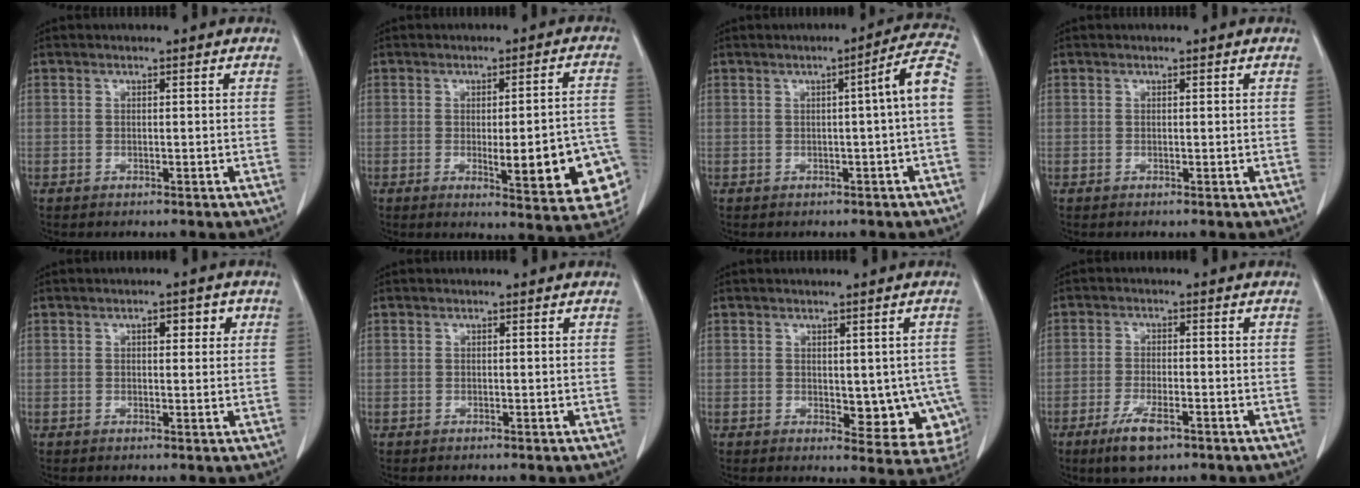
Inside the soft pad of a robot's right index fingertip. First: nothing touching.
{"total": 14.5, "force": [-4.1, 2.9, 13.6], "torque": [-0.094, 0.015, -0.037]}
{"total": 5.8, "force": [-0.3, -0.7, 5.7], "torque": [-0.072, 0.013, -0.005]}
{"total": 0.0}
{"total": 3.0, "force": [1.1, 1.3, 2.5], "torque": [-0.032, 0.010, 0.013]}
{"total": 0.0}
{"total": 8.8, "force": [-1.5, 4.8, 7.3], "torque": [-0.055, -0.003, -0.008]}
{"total": 5.7, "force": [-3.5, 1.5, 4.3], "torque": [-0.085, -0.009, -0.057]}